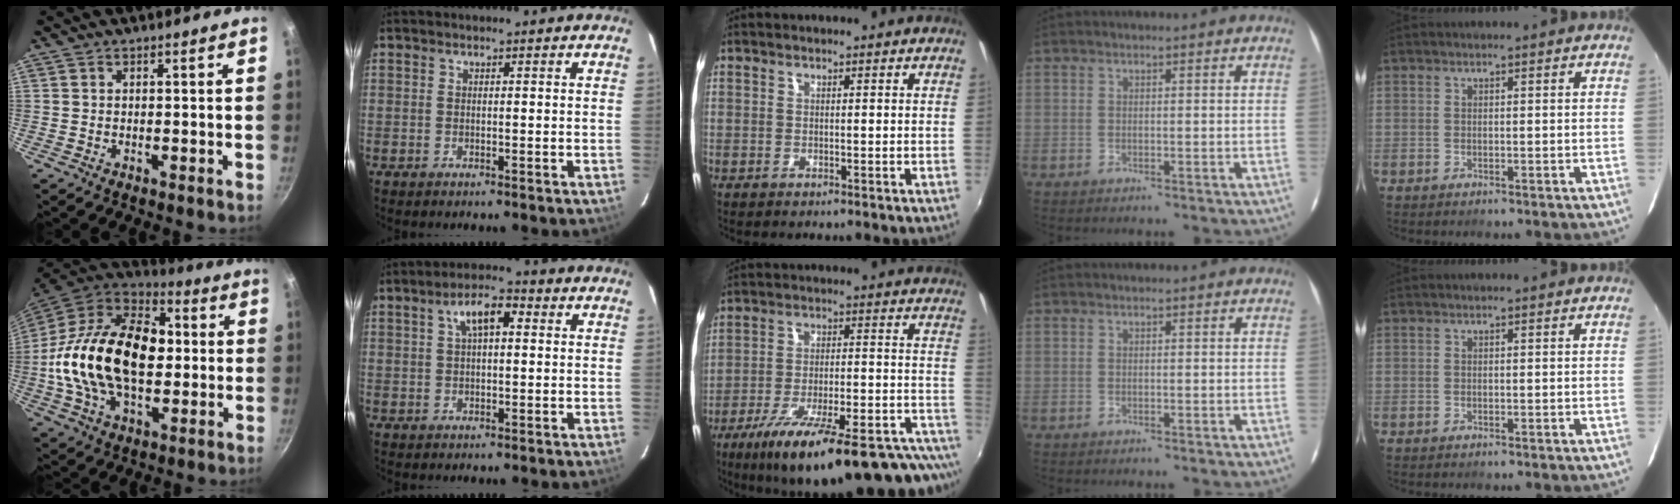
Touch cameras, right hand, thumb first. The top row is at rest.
{"thumb": {"total": 27.9, "force": [0.0, 17.2, 22.0], "torque": [-0.377, 0.034, -0.013]}, "index": {"total": 5.9, "force": [1.8, 2.4, 5.0], "torque": [-0.092, 0.020, 0.032]}, "middle": {"total": 29.6, "force": [-23.7, 5.0, 17.0], "torque": [-0.235, -0.044, -0.328]}}